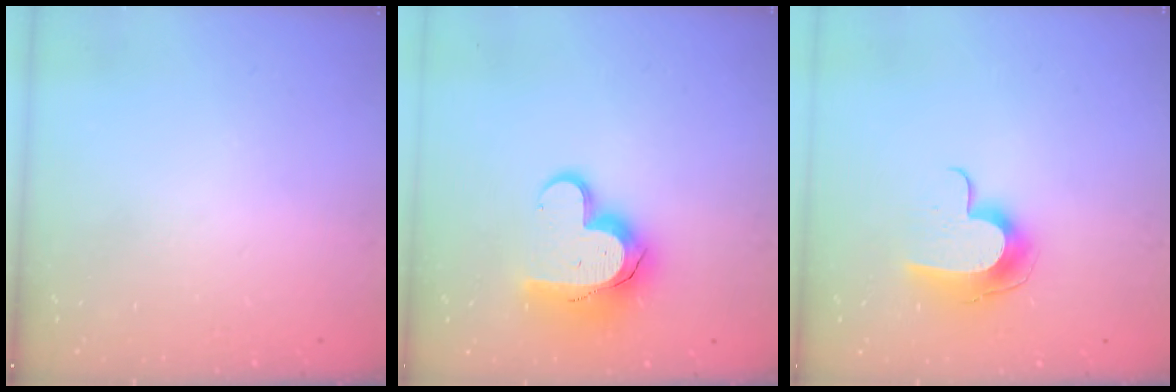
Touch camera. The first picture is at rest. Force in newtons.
{"total": 14.1, "press": 14.0, "slide": 1.2}
{"total": 10.2, "press": 10.2, "slide": 0.2}